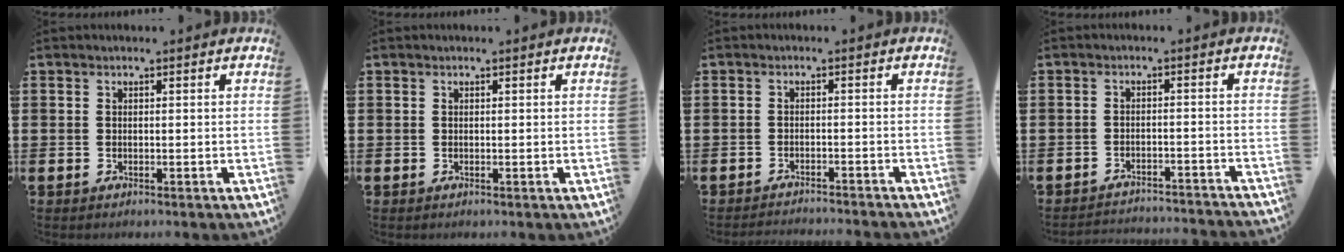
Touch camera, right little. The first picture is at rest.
{"total": 0.0}
{"total": 1.4, "force": [-1.4, -0.2, 0.0], "torque": [-0.001, 0.004, -0.029]}
{"total": 2.4, "force": [-2.4, -0.1, -0.1], "torque": [-0.003, 0.004, -0.052]}